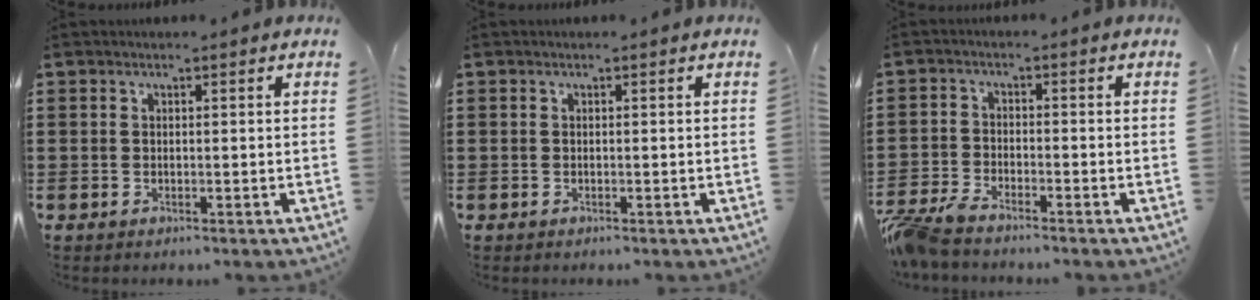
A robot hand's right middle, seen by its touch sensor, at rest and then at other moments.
{"total": 0.0}
{"total": 3.9, "force": [-3.6, 0.4, 1.5], "torque": [-0.063, -0.015, -0.080]}